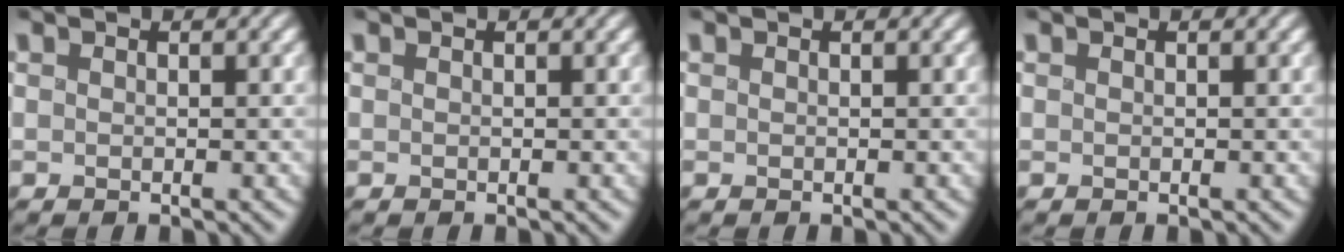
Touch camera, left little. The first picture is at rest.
{"total": 0.0}
{"total": 0.0}
{"total": 0.0}